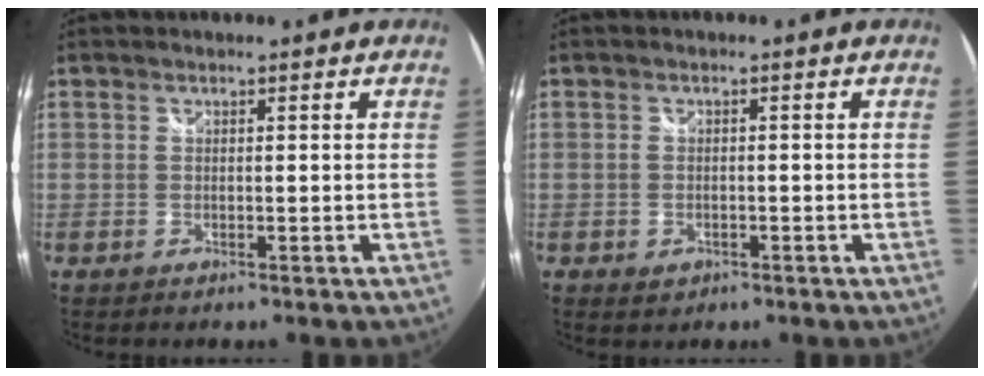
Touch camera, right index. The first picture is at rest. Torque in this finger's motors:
{"motor_torque": [0.35, -0.38, 0.09, -0.01]}